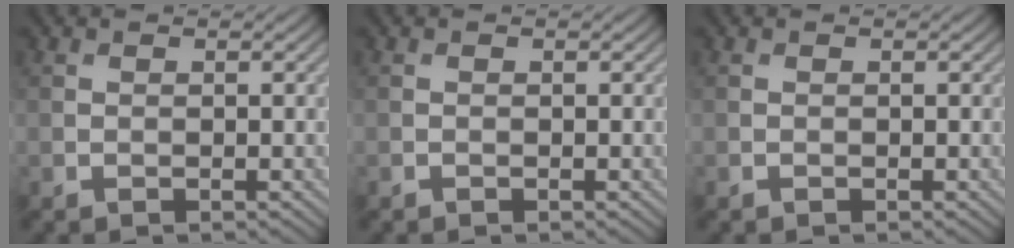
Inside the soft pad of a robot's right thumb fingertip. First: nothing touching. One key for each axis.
{"total": 0.0}
{"total": 0.0}